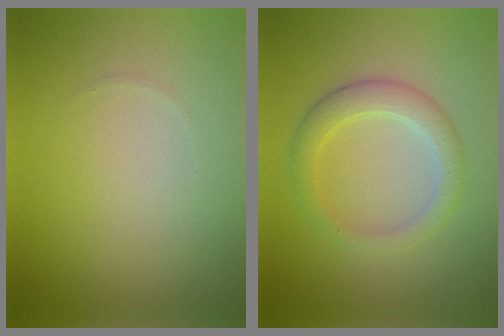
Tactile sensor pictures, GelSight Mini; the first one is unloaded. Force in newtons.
{"total": 3.0, "press": 3.0, "slide": 0.1}